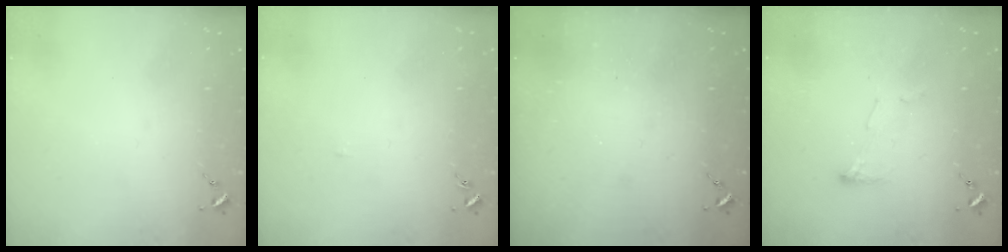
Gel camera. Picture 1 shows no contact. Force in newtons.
{"total": 1.4, "press": 1.3, "slide": 0.3}
{"total": 0.0}
{"total": 5.8, "press": 5.8, "slide": 0.3}